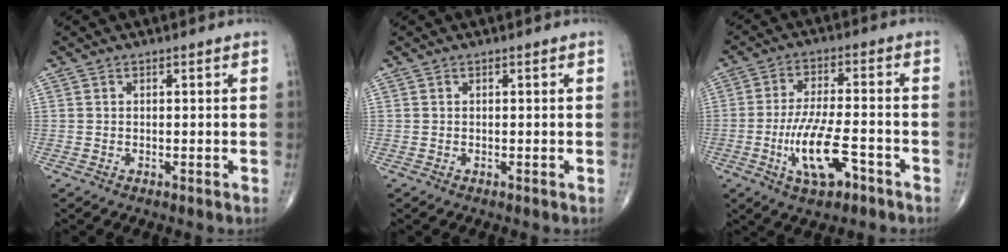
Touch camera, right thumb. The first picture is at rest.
{"total": 0.0}
{"total": 11.4, "force": [-3.9, 3.4, 10.1], "torque": [-0.212, 0.013, -0.071]}